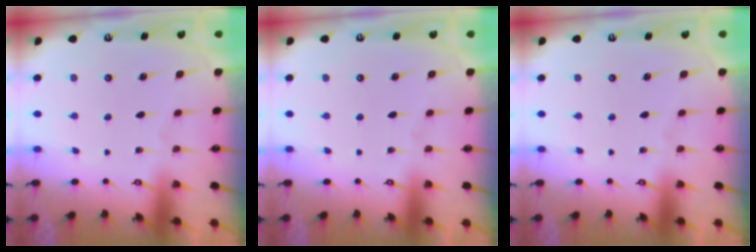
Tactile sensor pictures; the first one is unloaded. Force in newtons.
{"total": 0.0}
{"total": 0.0}